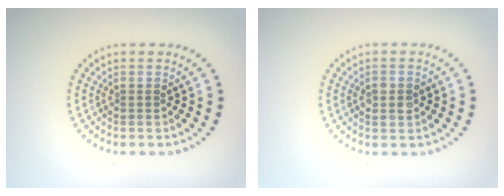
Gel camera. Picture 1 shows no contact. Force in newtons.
{"total": 2.0, "press": 2.0, "slide": 0.2}